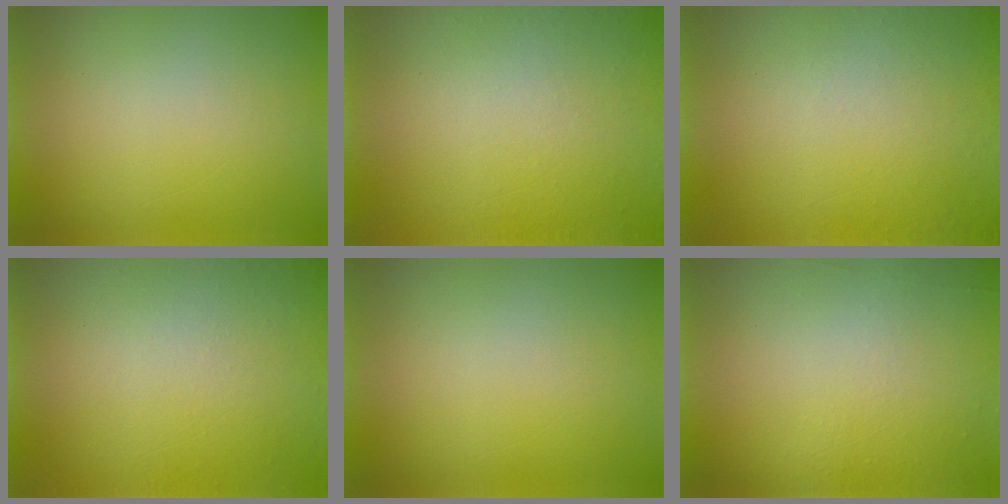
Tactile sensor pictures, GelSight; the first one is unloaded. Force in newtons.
{"total": 8.3}
{"total": 4.7}
{"total": 8.3}
{"total": 0.0}
{"total": 5.8}